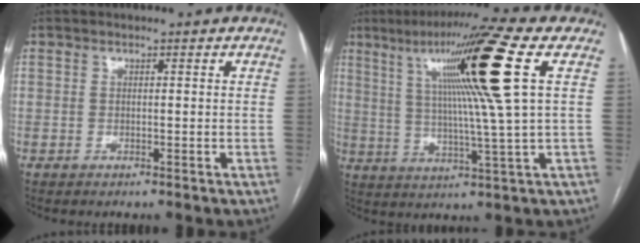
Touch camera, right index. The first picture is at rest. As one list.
[{"total": 16.3, "force": [5.8, -2.4, 15.1], "torque": [-0.246, 0.014, 0.092]}]